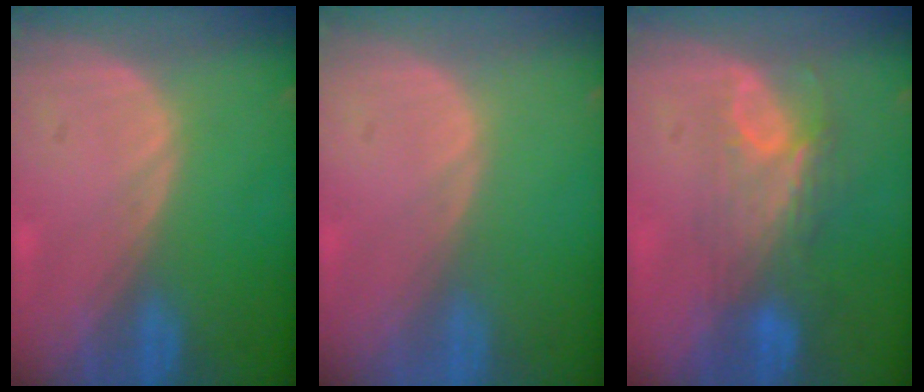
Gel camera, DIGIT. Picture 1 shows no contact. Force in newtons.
{"total": 0.0}
{"total": 7.5, "press": 6.6, "slide": 3.7}